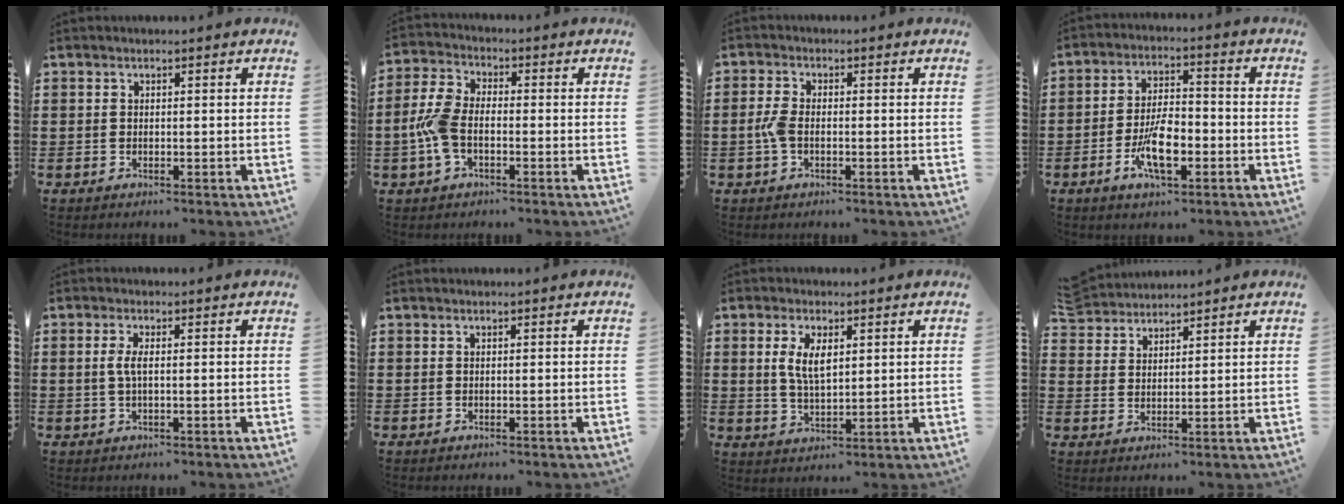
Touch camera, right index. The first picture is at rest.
{"total": 6.5, "force": [-1.6, 3.6, 5.2], "torque": [-0.134, -0.001, -0.038]}
{"total": 3.0, "force": [-0.7, 1.5, 2.5], "torque": [-0.069, -0.004, -0.019]}
{"total": 8.5, "force": [-3.0, 3.5, 7.2], "torque": [-0.149, -0.005, -0.056]}
{"total": 2.6, "force": [0.0, 0.7, 2.5], "torque": [-0.061, -0.006, -0.007]}
{"total": 0.0}
{"total": 4.9, "force": [1.3, 2.2, 4.2], "torque": [-0.089, 0.007, 0.021]}
{"total": 3.7, "force": [3.6, 0.8, -0.2], "torque": [-0.009, -0.008, 0.070]}